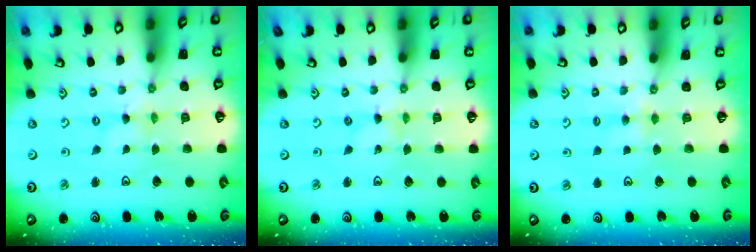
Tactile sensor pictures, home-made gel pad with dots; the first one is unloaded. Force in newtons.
{"total": 0.0}
{"total": 2.8, "press": 2.8, "slide": 0.4}